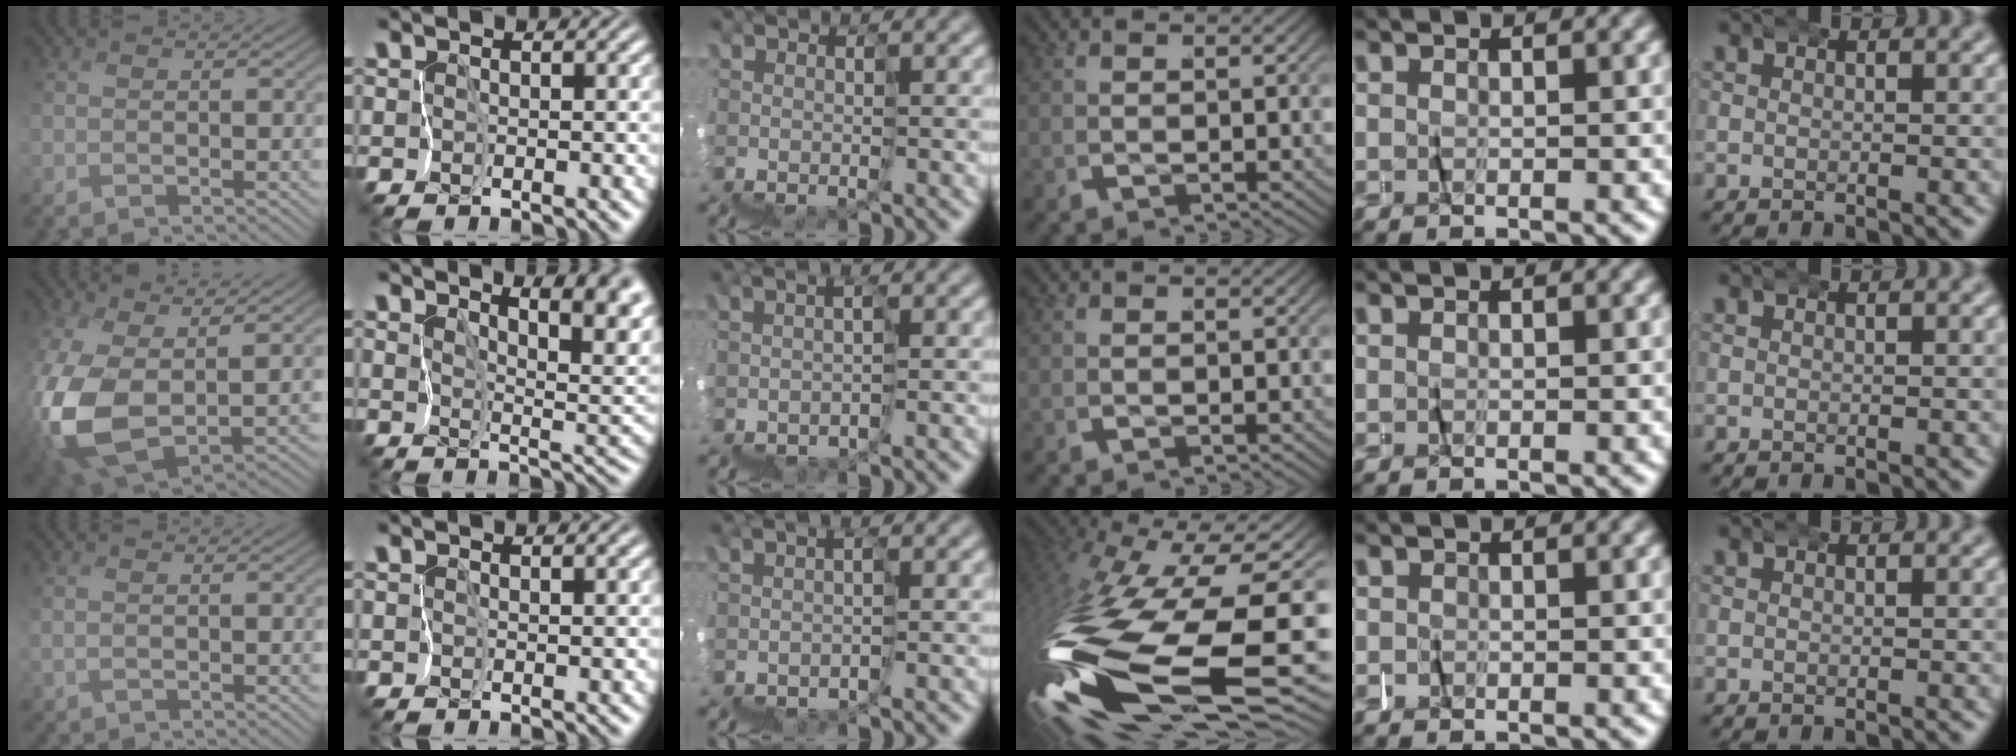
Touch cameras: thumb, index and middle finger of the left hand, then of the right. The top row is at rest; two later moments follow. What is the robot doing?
{"motion": "wrap", "object": "felt sheet"}